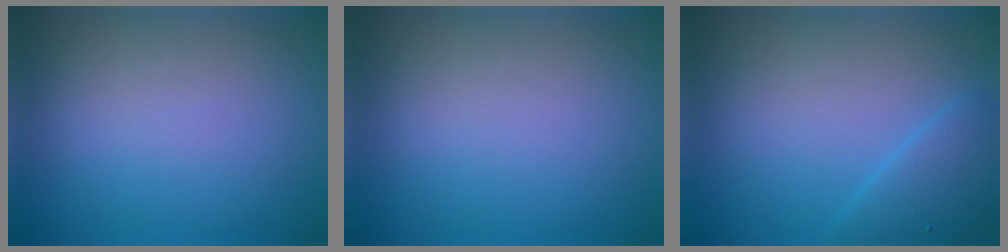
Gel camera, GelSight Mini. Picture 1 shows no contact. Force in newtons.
{"total": 0.0}
{"total": 2.6, "press": 2.6, "slide": 0.2}